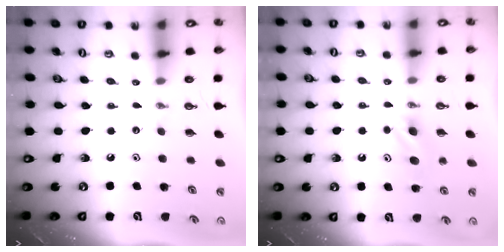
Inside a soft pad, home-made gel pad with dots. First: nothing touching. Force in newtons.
{"total": 4.5, "press": 3.9, "slide": 2.4}